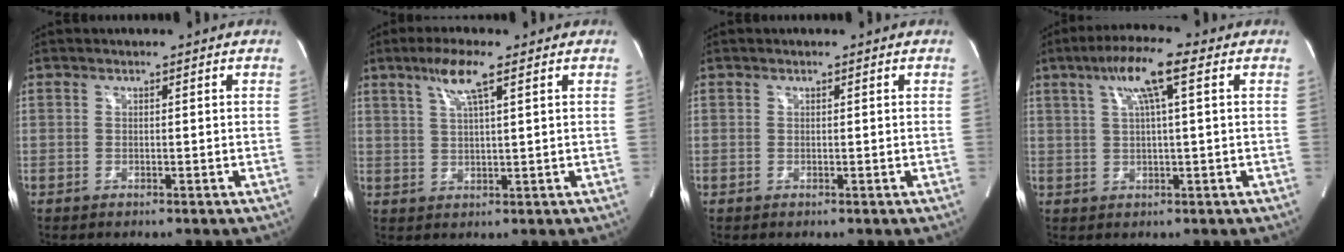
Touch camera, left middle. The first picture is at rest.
{"total": 5.6, "force": [3.1, 0.2, 4.7], "torque": [-0.094, 0.005, 0.060]}
{"total": 0.0}
{"total": 7.4, "force": [3.0, 0.1, 6.8], "torque": [-0.126, 0.018, 0.053]}